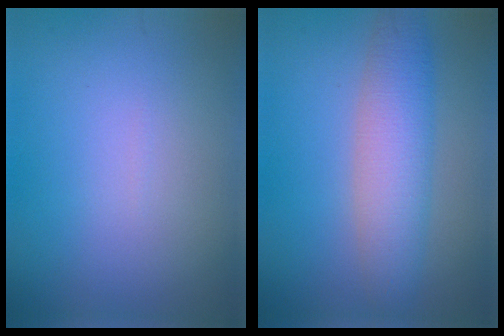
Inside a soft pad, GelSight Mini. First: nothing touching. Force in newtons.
{"total": 5.1, "press": 5.1, "slide": 0.0}